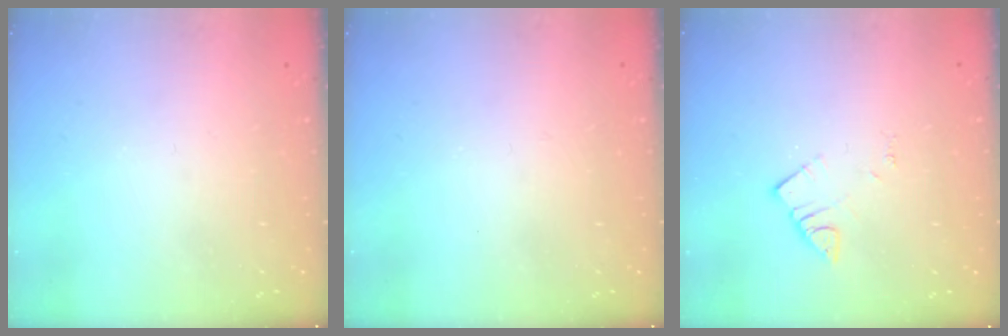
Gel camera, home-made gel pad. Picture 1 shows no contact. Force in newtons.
{"total": 2.7, "press": 2.7, "slide": 0.3}
{"total": 3.5, "press": 3.5, "slide": 0.1}